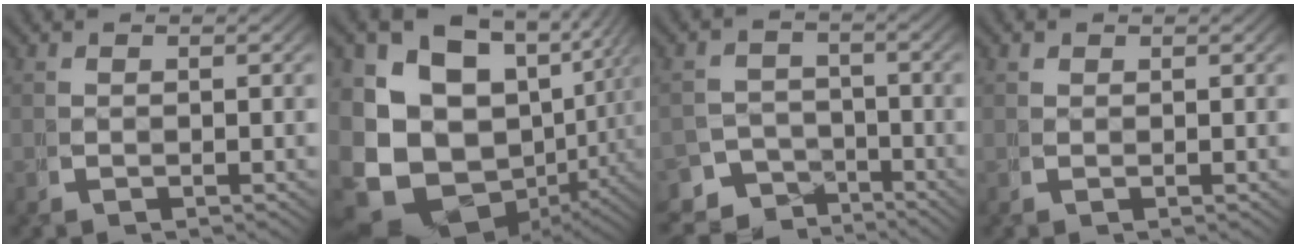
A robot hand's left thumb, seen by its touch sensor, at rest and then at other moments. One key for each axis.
{"total": 20.0, "fx": -1.9, "fy": 14.8, "fz": 13.2, "tx": -0.261, "ty": -0.076, "tz": -0.003}
{"total": 7.1, "fx": -4.2, "fy": 5.4, "fz": 2.1, "tx": -0.010, "ty": -0.038, "tz": -0.067}
{"total": 0.8, "fx": 0.7, "fy": 0.4, "fz": 0.1, "tx": 0.002, "ty": -0.003, "tz": 0.016}